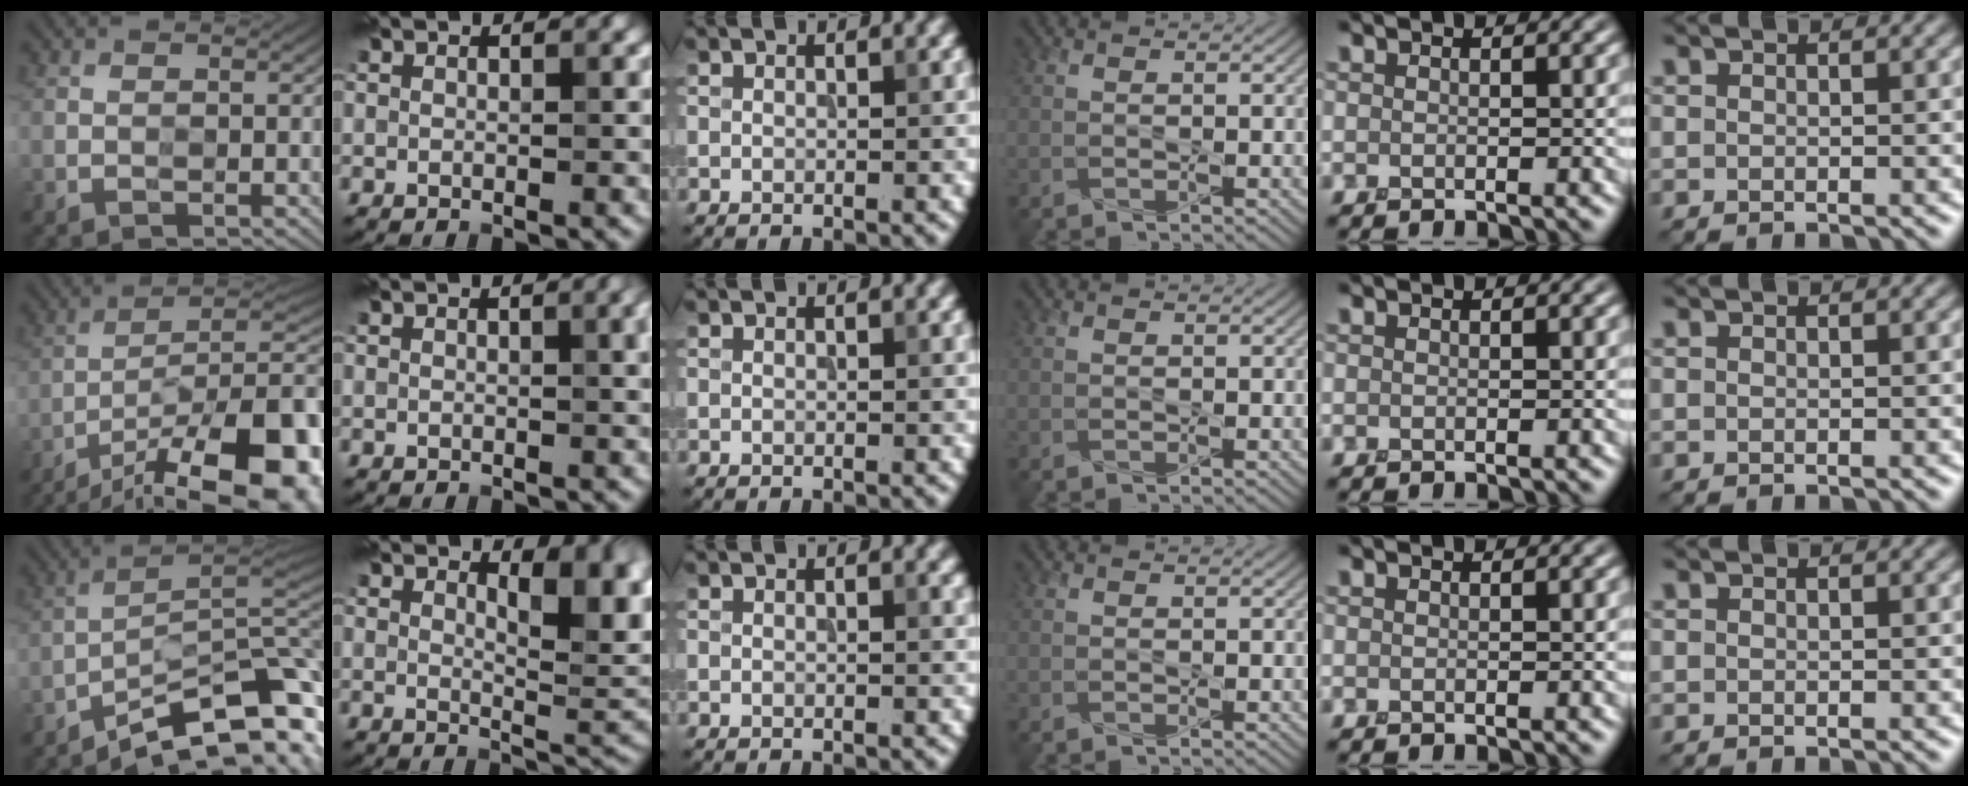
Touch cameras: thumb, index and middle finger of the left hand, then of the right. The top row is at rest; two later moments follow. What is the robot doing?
{"motion": "press", "object": "syringe"}